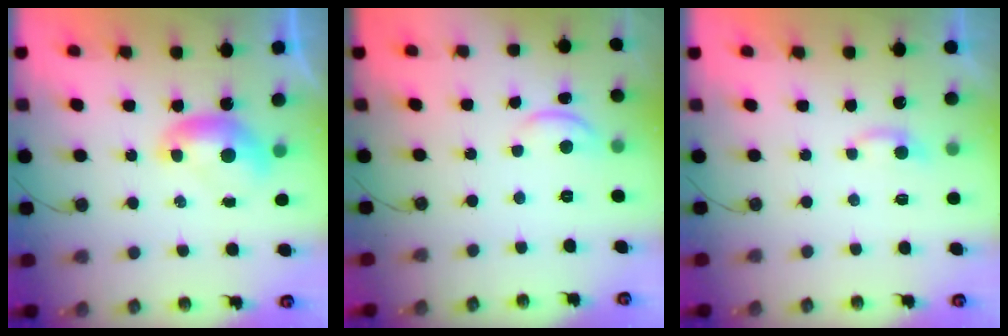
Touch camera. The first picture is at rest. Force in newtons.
{"total": 1.3, "press": 1.3, "slide": 0.3}
{"total": 3.7, "press": 3.6, "slide": 0.4}